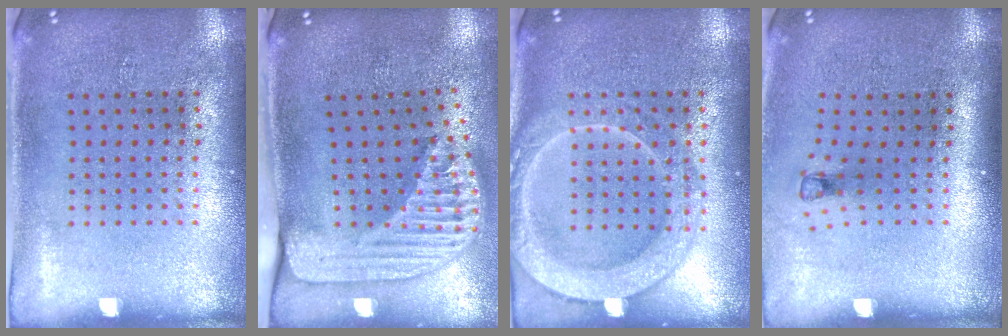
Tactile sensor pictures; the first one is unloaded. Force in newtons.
{"total": 2.5, "press": 1.8, "slide": 1.7}
{"total": 3.8, "press": 3.8, "slide": 0.5}
{"total": 0.8, "press": 0.4, "slide": 0.7}